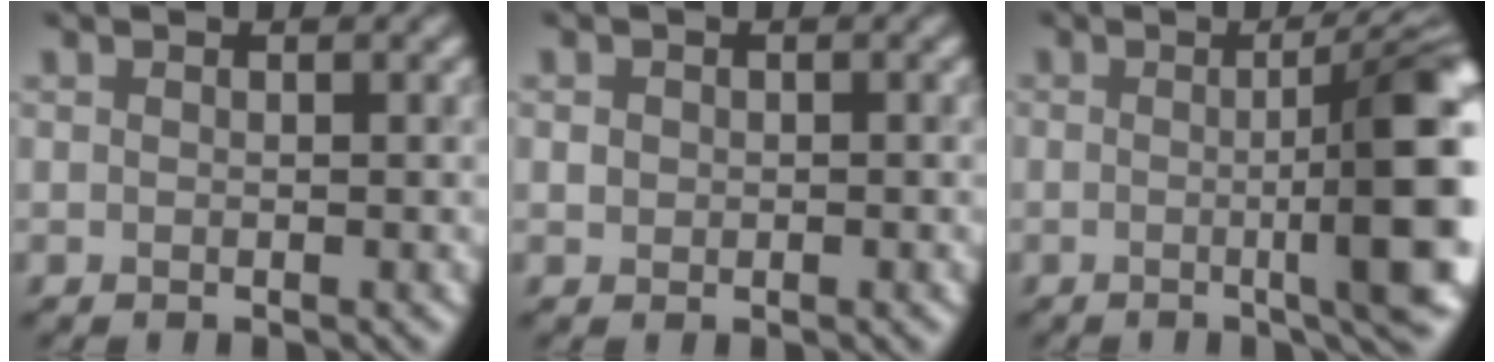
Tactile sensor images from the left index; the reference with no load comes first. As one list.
[{"total": 0.7, "force": [-0.1, 0.7, 0.2], "torque": [-0.001, -0.001, -0.003]}, {"total": 11.1, "force": [-0.7, 2.8, 10.7], "torque": [-0.104, 0.005, -0.006]}]